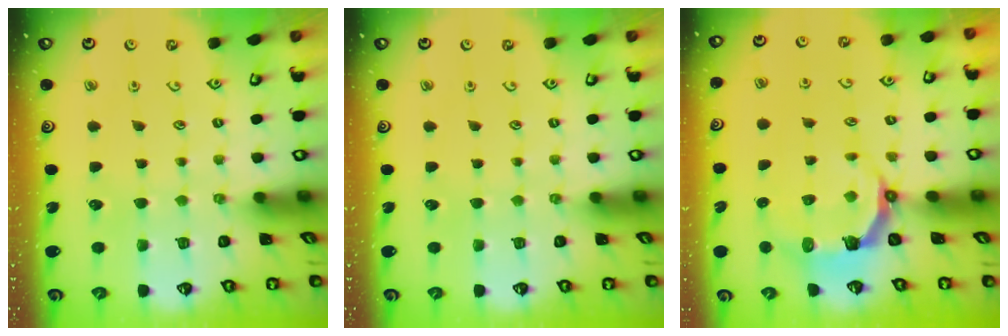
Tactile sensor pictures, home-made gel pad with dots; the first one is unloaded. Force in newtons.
{"total": 0.0}
{"total": 4.9, "press": 3.2, "slide": 3.7}